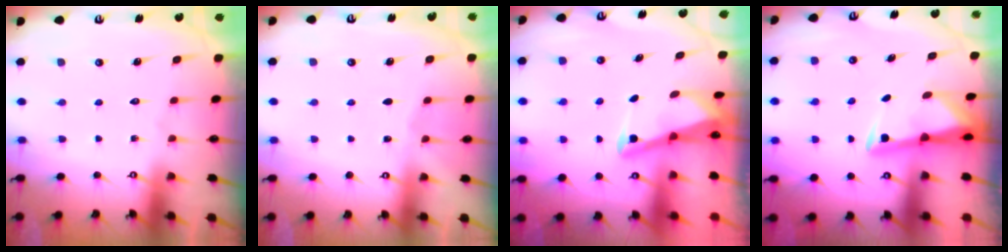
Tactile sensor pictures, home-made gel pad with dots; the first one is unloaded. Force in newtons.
{"total": 1.6, "press": 1.5, "slide": 0.3}
{"total": 3.0, "press": 3.0, "slide": 0.4}
{"total": 2.8, "press": 2.7, "slide": 0.5}